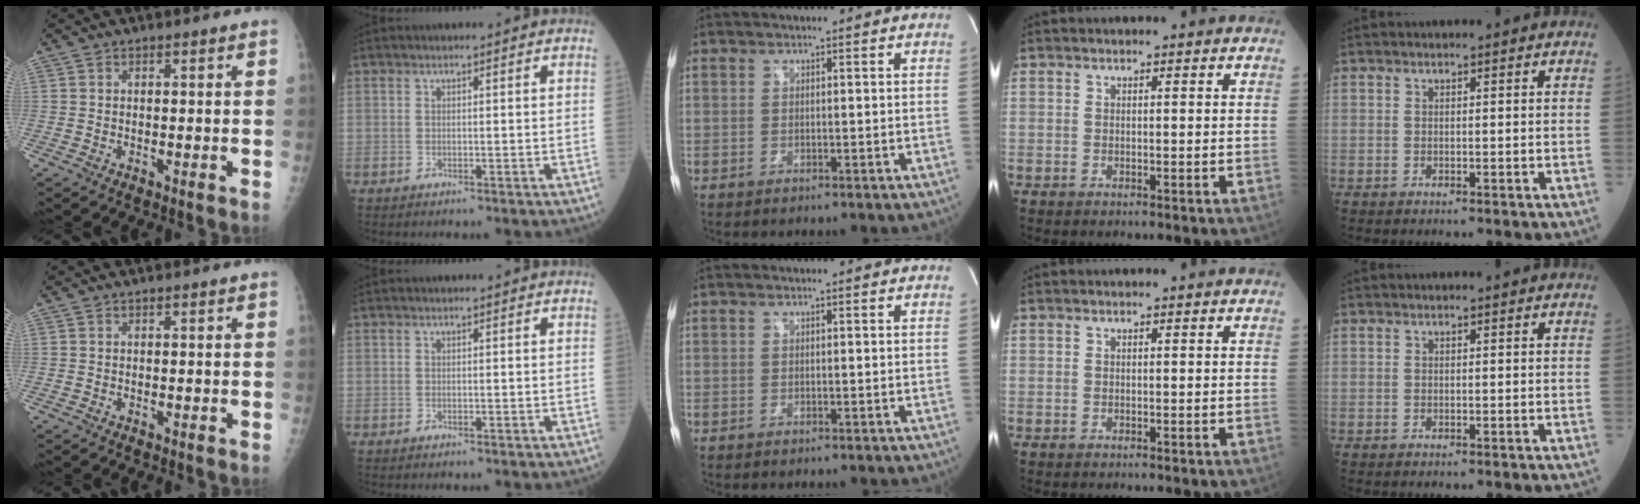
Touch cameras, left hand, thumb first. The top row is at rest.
{}